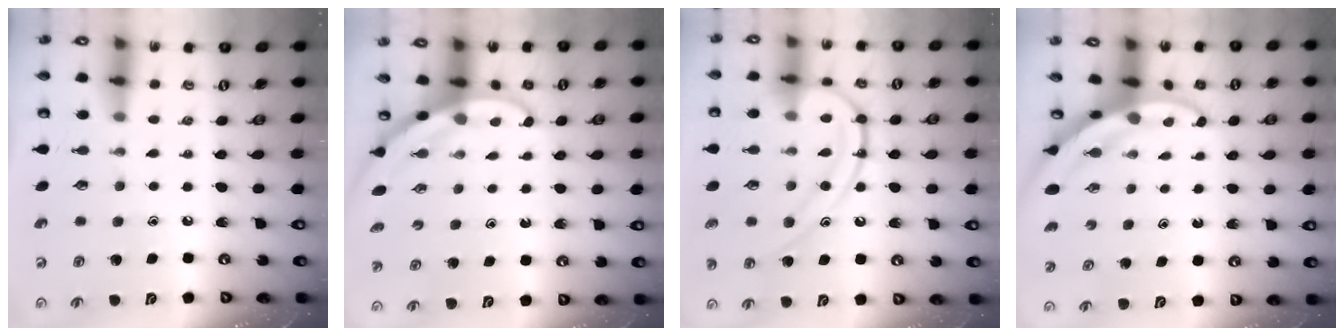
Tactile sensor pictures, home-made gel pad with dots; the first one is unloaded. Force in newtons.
{"total": 3.1, "press": 3.1, "slide": 0.1}
{"total": 14.0, "press": 13.9, "slide": 1.5}
{"total": 3.1, "press": 3.1, "slide": 0.3}